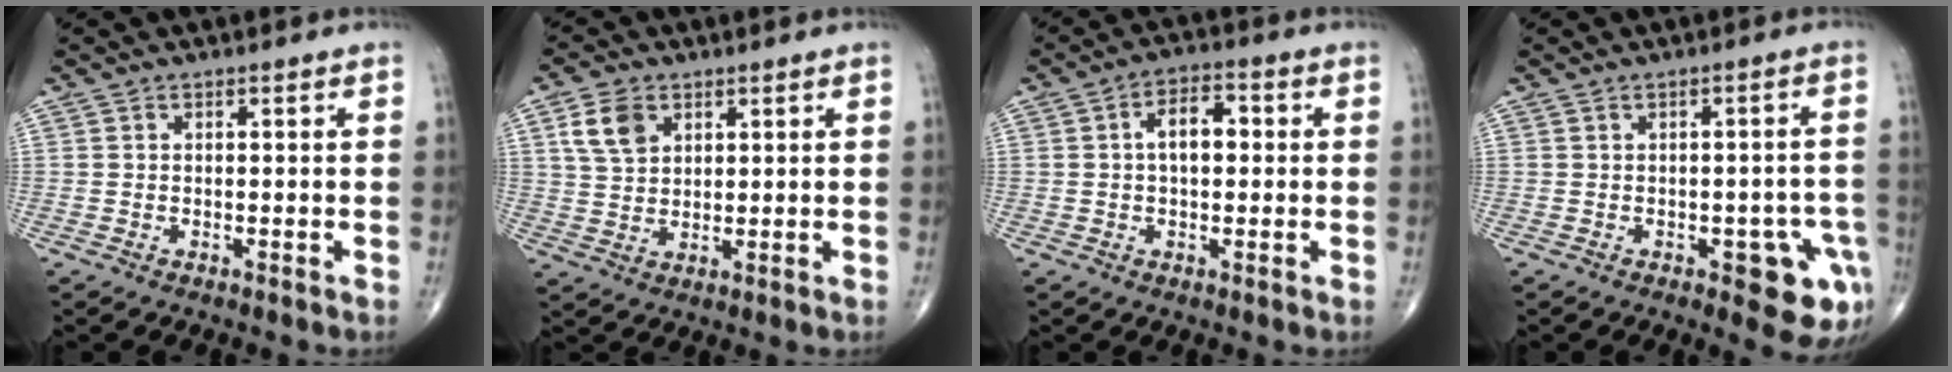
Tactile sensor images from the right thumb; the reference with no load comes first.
{"total": 6.7, "force": [2.9, 4.7, 3.9], "torque": [-0.060, -0.007, 0.058]}
{"total": 6.6, "force": [0.7, 3.7, 5.4], "torque": [-0.078, 0.017, 0.003]}
{"total": 9.4, "force": [-3.7, 3.9, 7.7], "torque": [-0.055, 0.011, -0.040]}